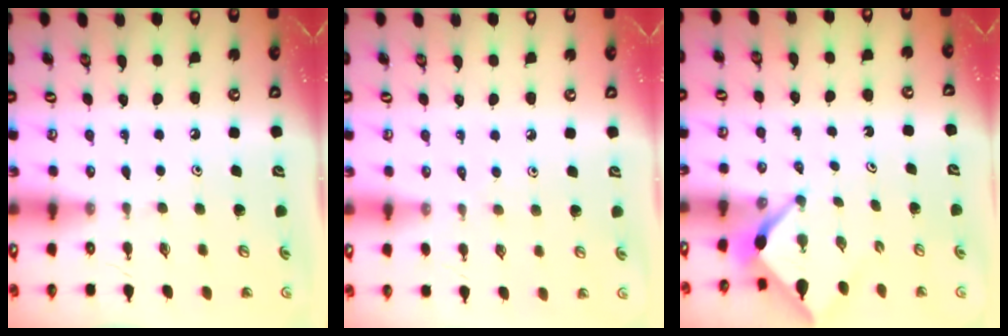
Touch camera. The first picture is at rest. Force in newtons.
{"total": 2.6, "press": 2.6, "slide": 0.5}
{"total": 2.7, "press": 2.6, "slide": 0.3}